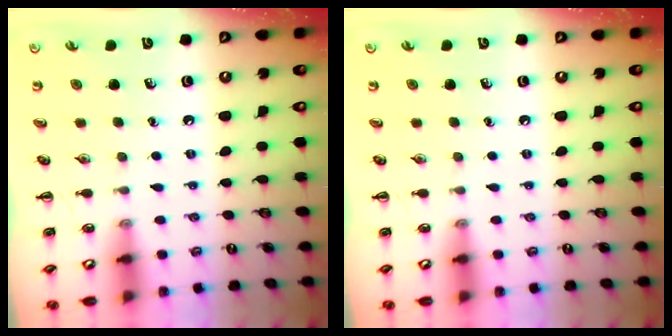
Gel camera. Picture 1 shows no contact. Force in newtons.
{"total": 0.0}